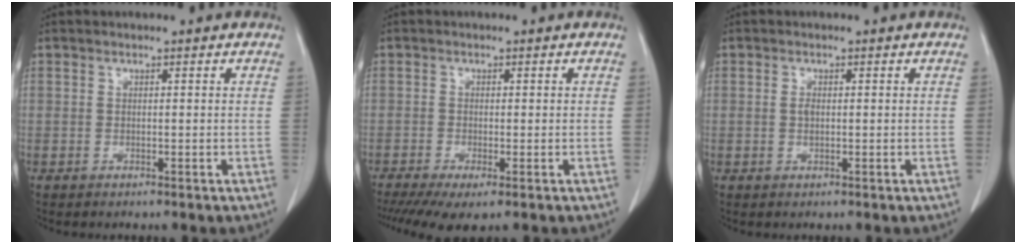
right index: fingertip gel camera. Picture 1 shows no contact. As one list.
[{"total": 5.8, "force": [-3.7, 1.2, 4.3], "torque": [-0.069, -0.016, -0.061]}, {"total": 1.1, "force": [0.1, 0.5, 1.0], "torque": [-0.016, 0.002, 0.004]}]